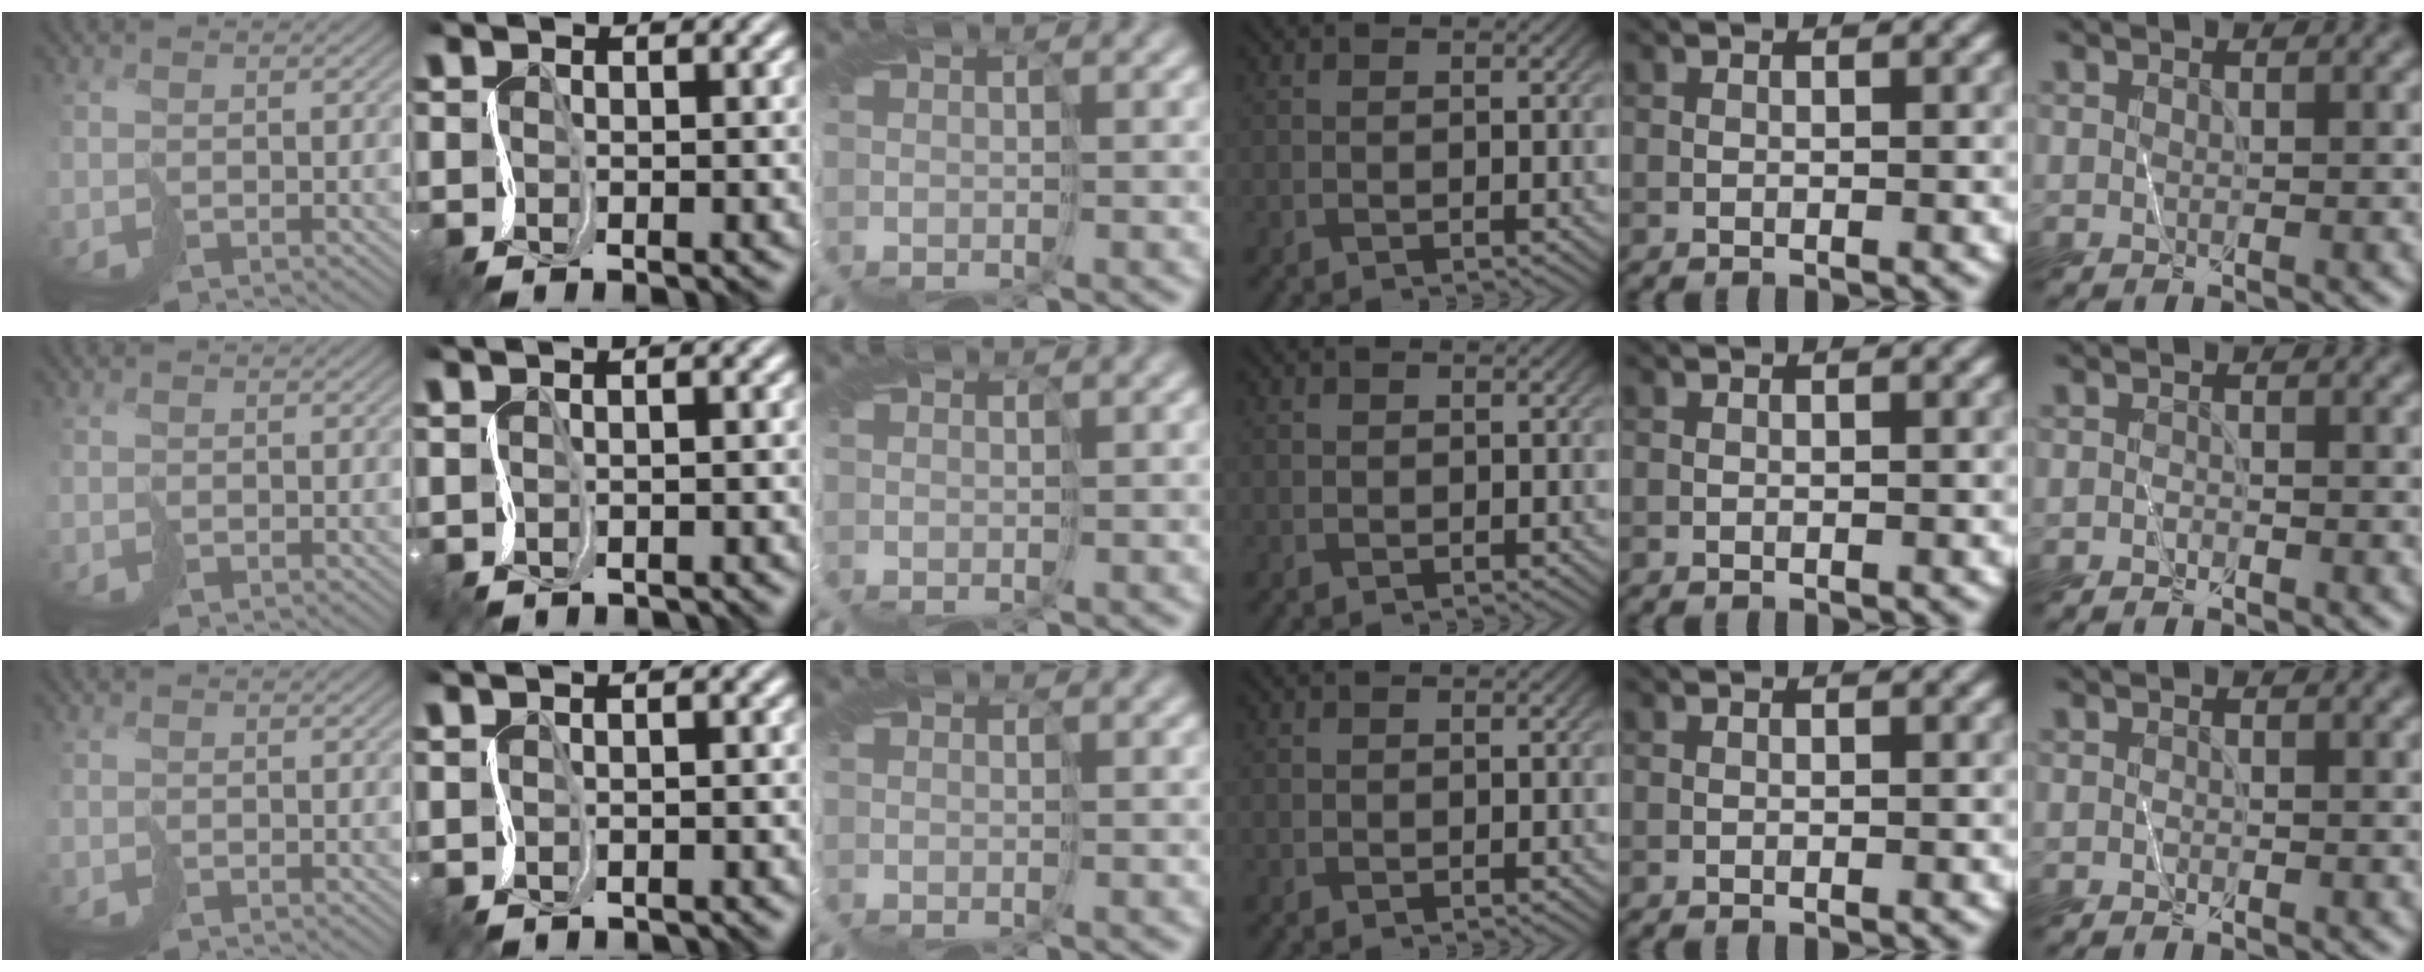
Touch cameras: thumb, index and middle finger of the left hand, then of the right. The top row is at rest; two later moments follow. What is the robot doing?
{"motion": "cut", "object": "bubble wrap"}